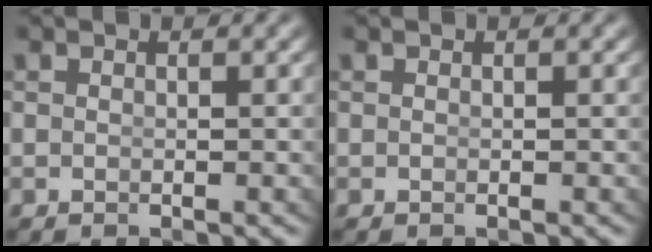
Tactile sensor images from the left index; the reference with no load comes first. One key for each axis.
{"total": 0.0}